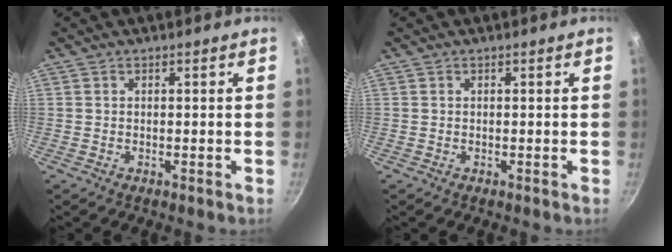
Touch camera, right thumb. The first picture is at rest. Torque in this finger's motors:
{"motor_torque": [-0.04, -0.05, 0.12, 0.03, 0.02]}